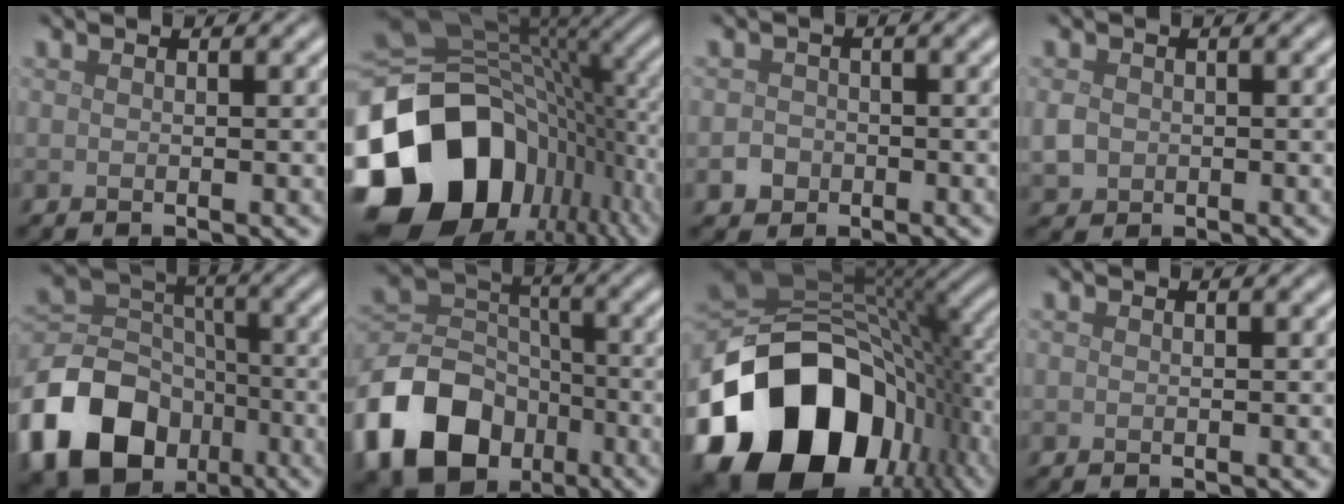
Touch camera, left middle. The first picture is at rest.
{"total": 18.9, "force": [-5.6, 13.7, 11.7], "torque": [-0.274, -0.033, -0.091]}
{"total": 1.5, "force": [-0.7, 1.3, 0.4], "torque": [0.002, 0.000, -0.015]}
{"total": 1.9, "force": [-0.1, 1.7, 0.8], "torque": [-0.020, -0.004, -0.005]}
{"total": 13.8, "force": [-7.0, 10.1, 6.3], "torque": [-0.161, -0.010, -0.134]}
{"total": 11.2, "force": [-5.5, 8.0, 5.5], "torque": [-0.114, -0.002, -0.118]}
{"total": 17.8, "force": [-7.2, 12.4, 10.7], "torque": [-0.205, -0.039, -0.110]}
{"total": 0.0}